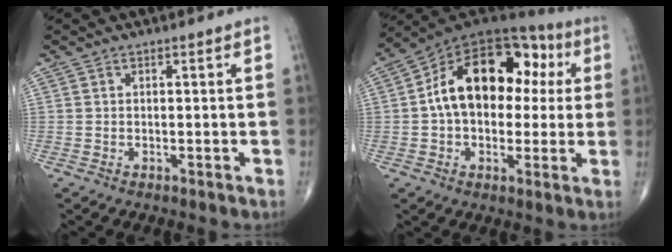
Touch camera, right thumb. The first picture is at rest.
{"total": 20.6, "force": [2.8, 13.0, 15.8], "torque": [-0.214, 0.042, 0.033]}